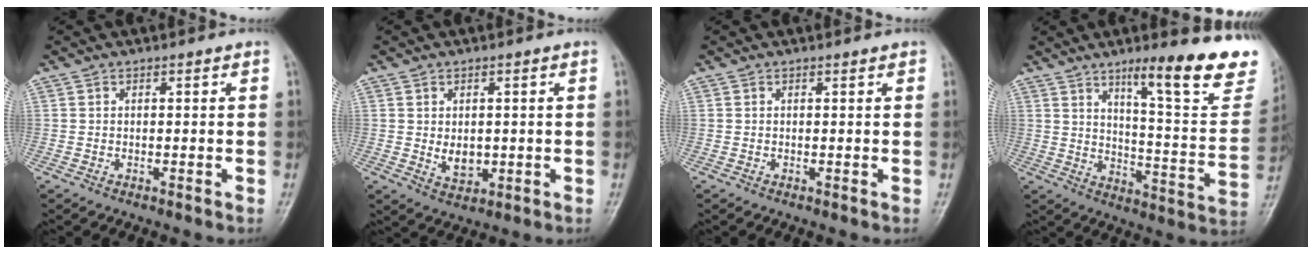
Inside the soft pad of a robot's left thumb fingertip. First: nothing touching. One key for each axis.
{"total": 4.2, "fx": 0.1, "fy": 3.0, "fz": 3.0, "tx": -0.031, "ty": -0.007, "tz": 0.010}
{"total": 0.7, "fx": 0.5, "fy": 0.3, "fz": 0.4, "tx": -0.006, "ty": -0.002, "tz": 0.002}
{"total": 21.0, "fx": 13.7, "fy": 4.1, "fz": 15.4, "tx": -0.167, "ty": -0.074, "tz": 0.200}